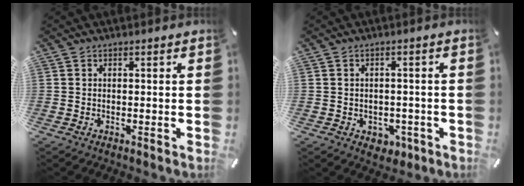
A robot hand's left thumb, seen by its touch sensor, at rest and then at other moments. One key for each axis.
{"total": 3.6, "fx": -1.1, "fy": 3.0, "fz": 1.6, "tx": -0.018, "ty": 0.003, "tz": -0.020}